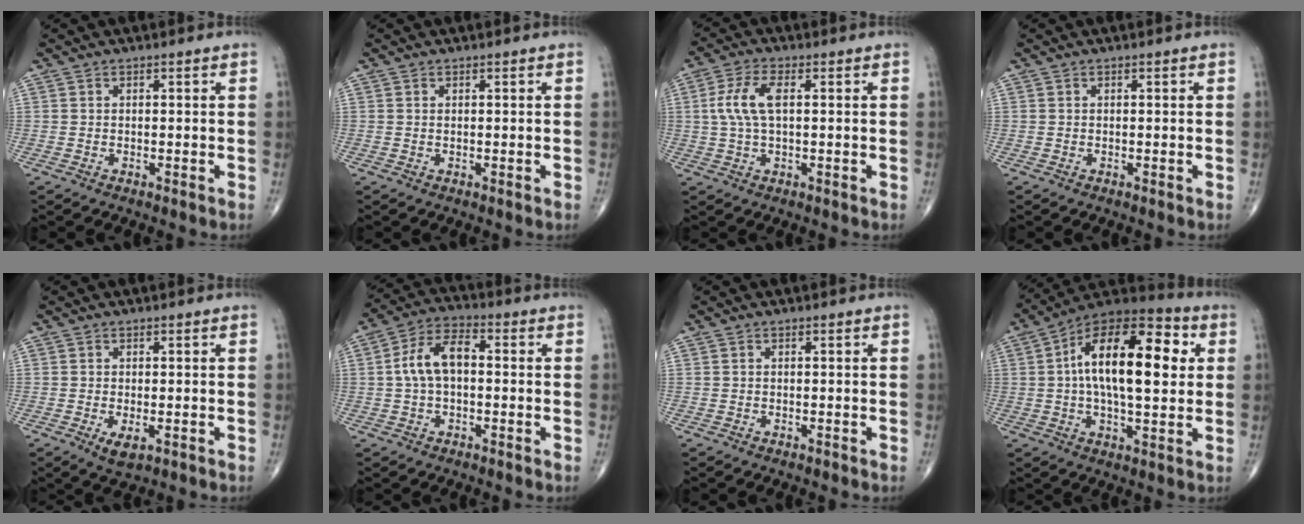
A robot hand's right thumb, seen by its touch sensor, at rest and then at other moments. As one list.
[{"total": 0.0}, {"total": 6.9, "force": [1.0, 2.9, 6.2], "torque": [-0.146, 0.013, 0.019]}, {"total": 0.0}, {"total": 2.9, "force": [-1.0, 1.3, 2.4], "torque": [-0.042, -0.006, -0.013]}, {"total": 8.7, "force": [0.2, 4.9, 7.2], "torque": [-0.137, 0.029, -0.005]}, {"total": 0.0}, {"total": 21.0, "force": [3.4, 9.4, 18.5], "torque": [-0.281, 0.023, 0.040]}]